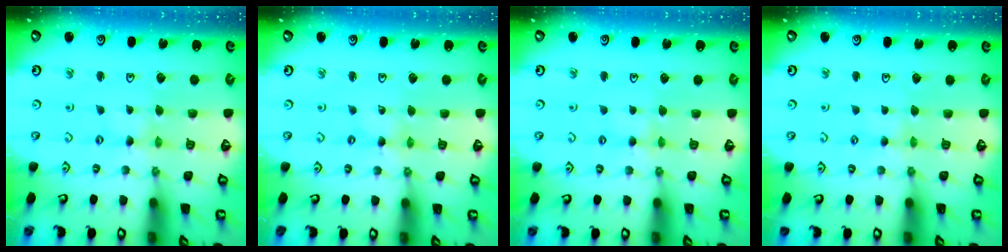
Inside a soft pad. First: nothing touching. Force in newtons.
{"total": 0.0}
{"total": 2.9, "press": 2.9, "slide": 0.4}
{"total": 3.2, "press": 3.2, "slide": 0.4}